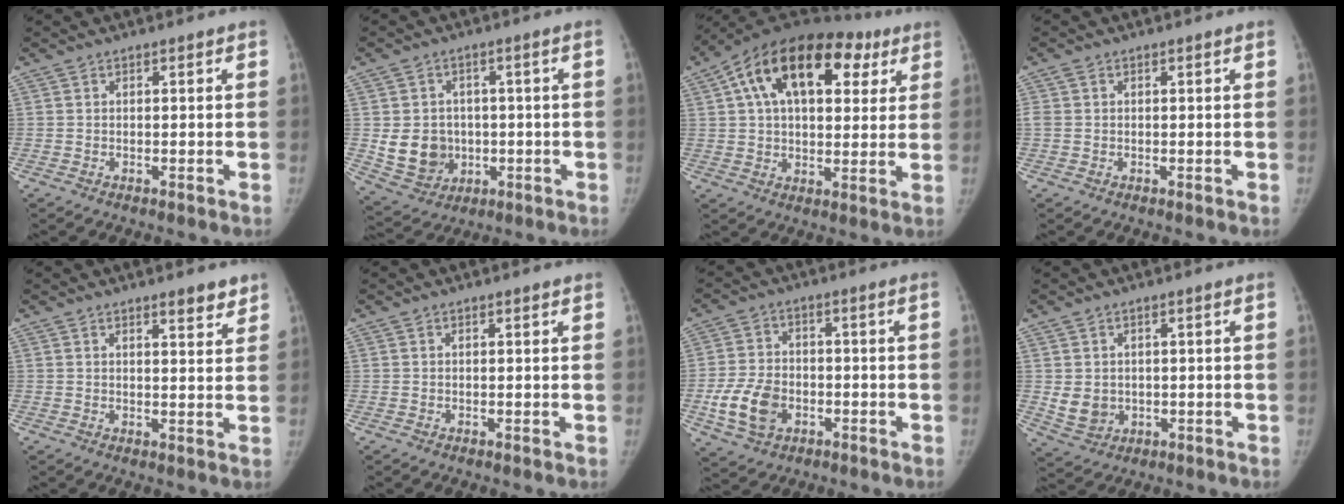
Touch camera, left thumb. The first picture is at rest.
{"total": 9.0, "force": [-0.6, 7.9, 4.2], "torque": [-0.038, 0.003, 0.009]}
{"total": 24.3, "force": [9.6, 14.0, 17.4], "torque": [-0.259, 0.038, 0.148]}
{"total": 1.7, "force": [0.2, 1.4, 1.0], "torque": [-0.028, 0.005, 0.004]}
{"total": 3.8, "force": [2.9, 1.2, 2.1], "torque": [-0.014, -0.020, 0.039]}
{"total": 0.0}
{"total": 9.3, "force": [-2.9, 6.6, 6.0], "torque": [-0.106, 0.010, -0.050]}
{"total": 5.1, "force": [0.1, 4.4, 2.6], "torque": [-0.028, -0.007, 0.017]}